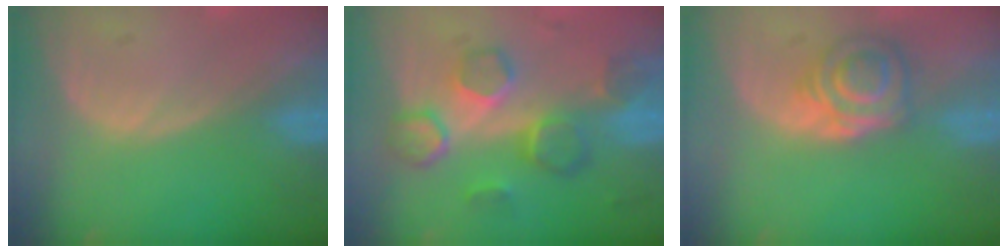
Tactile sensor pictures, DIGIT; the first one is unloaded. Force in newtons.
{"total": 8.8, "press": 7.9, "slide": 3.7}
{"total": 5.5, "press": 5.2, "slide": 1.7}